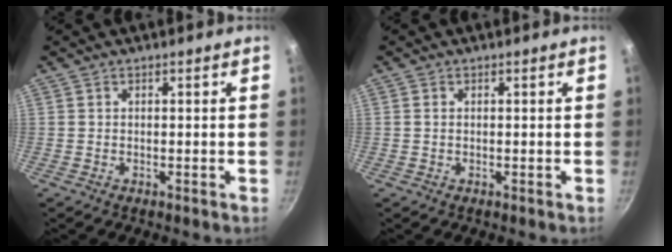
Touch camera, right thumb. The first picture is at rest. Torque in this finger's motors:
{"motor_torque": [-0.14, 0.04, -0.14, 0.04, -0.06]}